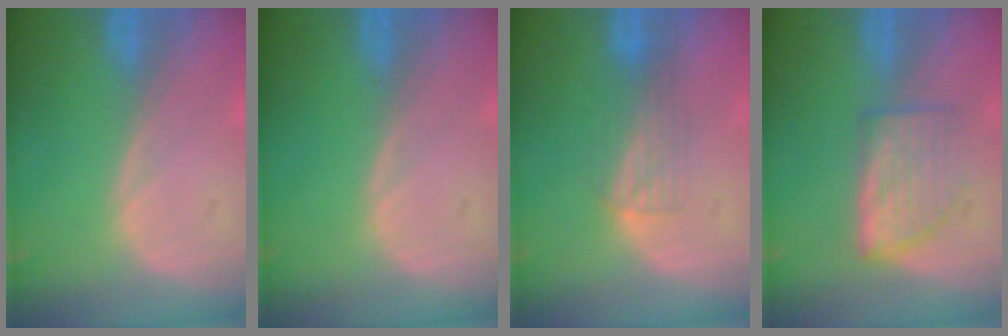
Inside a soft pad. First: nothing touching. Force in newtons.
{"total": 0.0}
{"total": 3.7, "press": 3.5, "slide": 1.1}
{"total": 5.8, "press": 5.4, "slide": 2.1}